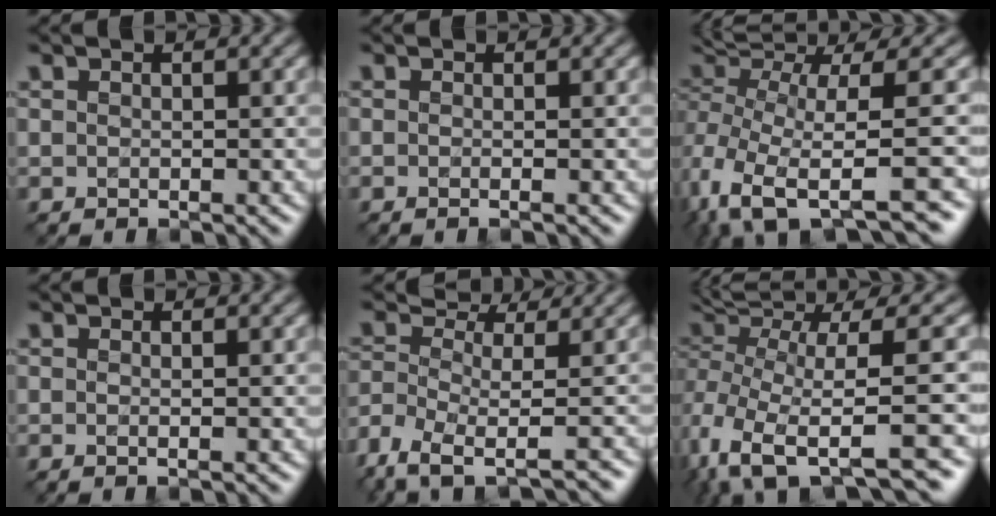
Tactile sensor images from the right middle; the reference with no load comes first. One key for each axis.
{"total": 1.1, "fx": -0.1, "fy": 0.5, "fz": 1.0, "tx": -0.010, "ty": -0.010, "tz": -0.017}
{"total": 9.4, "fx": -2.2, "fy": 3.5, "fz": 8.4, "tx": -0.176, "ty": -0.003, "tz": -0.016}
{"total": 0.7, "fx": 0.0, "fy": 0.2, "fz": 0.7, "tx": -0.014, "ty": -0.010, "tz": -0.010}
{"total": 6.4, "fx": -3.3, "fy": 3.1, "fz": 4.5, "tx": -0.082, "ty": 0.011, "tz": -0.049}
{"total": 10.4, "fx": -1.9, "fy": 3.8, "fz": 9.5, "tx": -0.196, "ty": 0.003, "tz": -0.005}